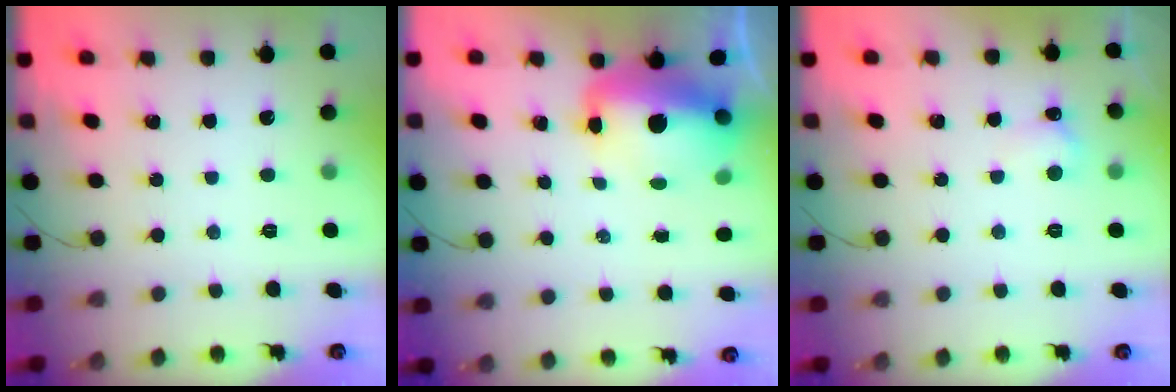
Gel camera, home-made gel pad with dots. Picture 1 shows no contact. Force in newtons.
{"total": 12.8, "press": 12.6, "slide": 2.7}
{"total": 5.3, "press": 5.2, "slide": 1.1}